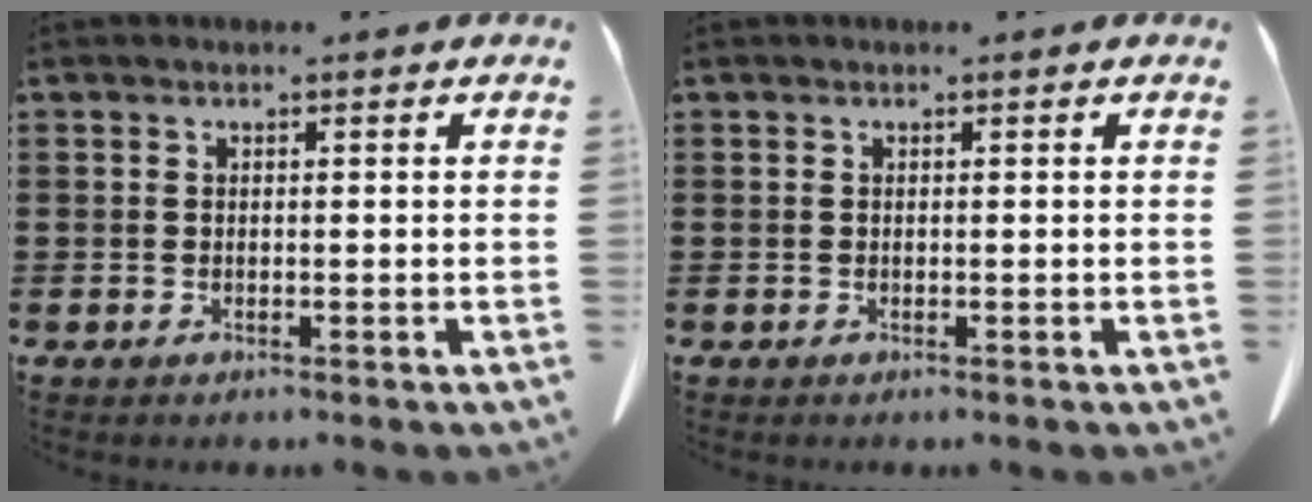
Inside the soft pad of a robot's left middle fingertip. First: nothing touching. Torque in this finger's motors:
{"motor_torque": [-0.40, 0.40, 0.00, -0.01]}